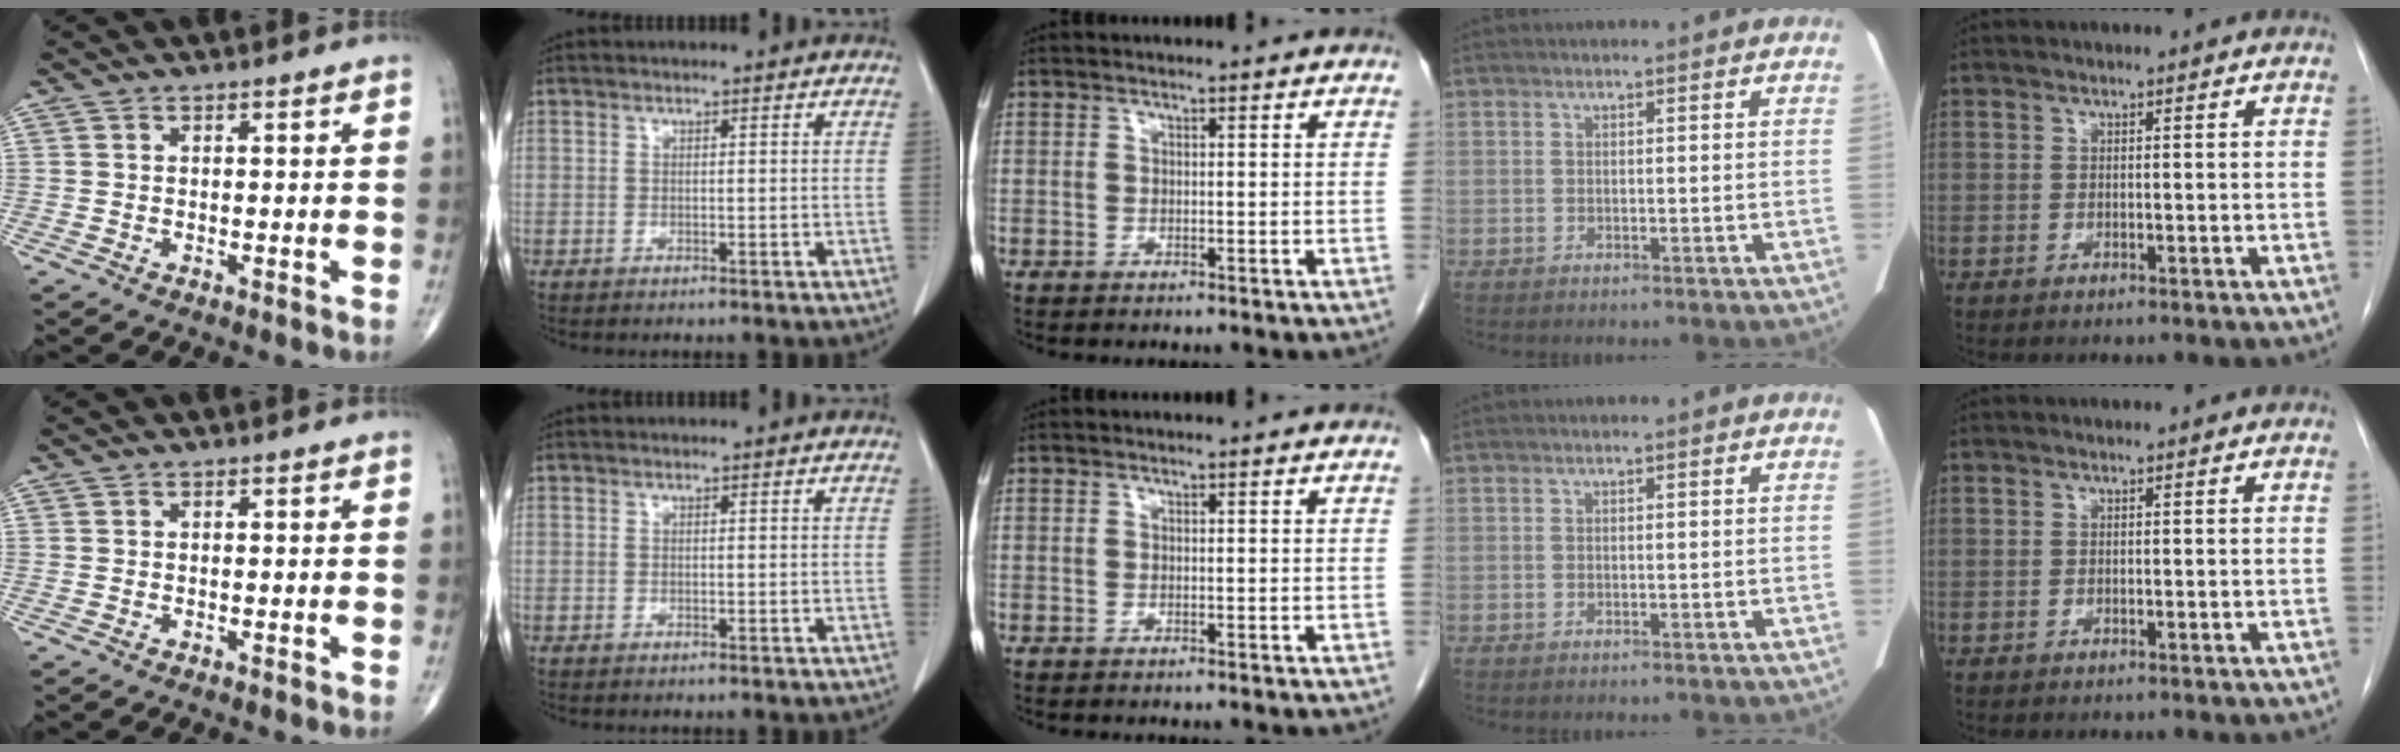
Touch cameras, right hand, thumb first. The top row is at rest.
{}